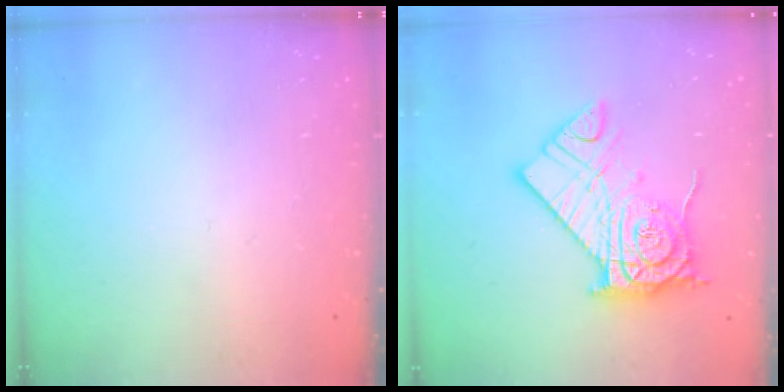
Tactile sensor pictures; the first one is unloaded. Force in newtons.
{"total": 16.8, "press": 16.8, "slide": 0.6}